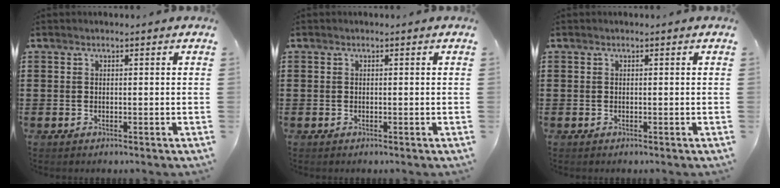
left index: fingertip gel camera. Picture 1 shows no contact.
{"total": 0.0}
{"total": 0.0}